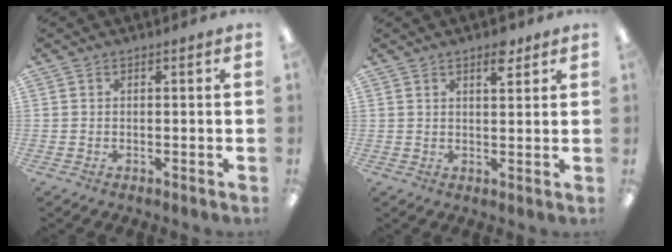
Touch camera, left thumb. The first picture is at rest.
{"total": 4.3, "force": [3.1, 1.7, 2.6], "torque": [-0.025, -0.014, 0.047]}